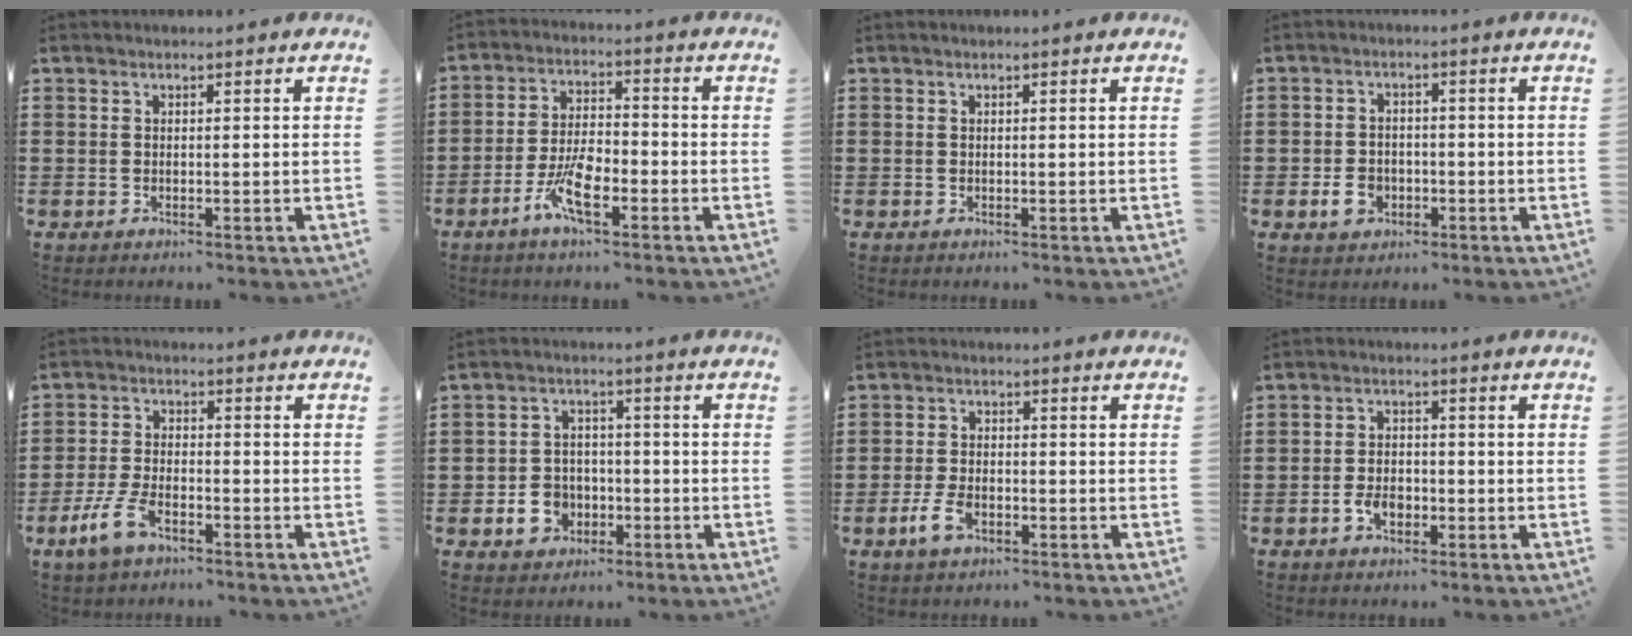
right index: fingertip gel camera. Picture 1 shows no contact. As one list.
[{"total": 6.9, "force": [-3.6, 2.3, 5.4], "torque": [-0.119, -0.003, -0.070]}, {"total": 0.0}, {"total": 3.8, "force": [-1.5, 2.8, 2.1], "torque": [-0.049, 0.000, -0.029]}, {"total": 6.0, "force": [-3.5, 2.5, 4.2], "torque": [-0.103, -0.001, -0.071]}, {"total": 5.6, "force": [-2.0, 4.7, 2.4], "torque": [-0.064, 0.007, -0.038]}, {"total": 4.2, "force": [-1.9, 2.2, 3.0], "torque": [-0.079, -0.006, -0.041]}, {"total": 3.8, "force": [-1.6, 2.4, 2.5], "torque": [-0.053, 0.003, -0.032]}]